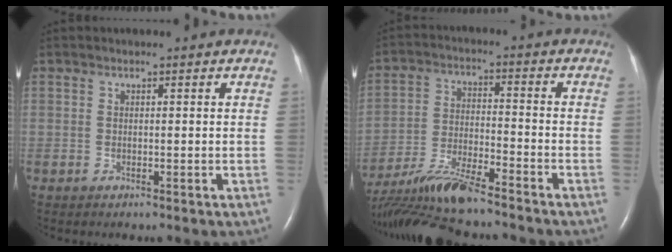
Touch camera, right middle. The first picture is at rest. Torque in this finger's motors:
{"motor_torque": [1.05, -1.09, 0.14, 0.05]}